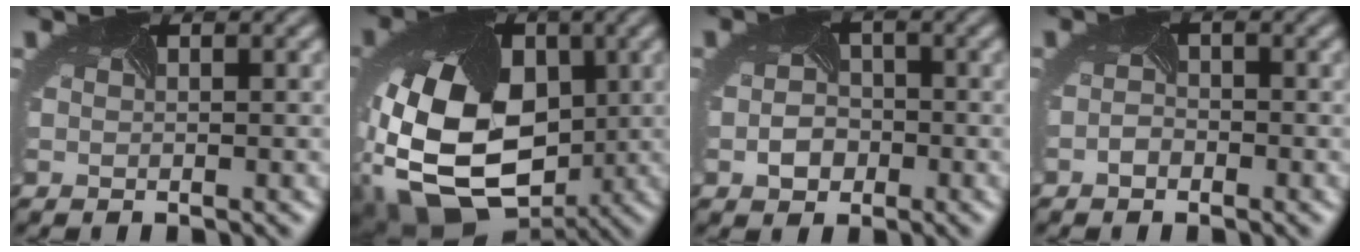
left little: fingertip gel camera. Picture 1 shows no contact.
{"total": 15.4, "force": [-2.6, 10.2, 11.3], "torque": [-0.225, -0.035, -0.030]}
{"total": 2.1, "force": [-0.9, 1.7, 0.9], "torque": [-0.018, -0.001, -0.020]}
{"total": 1.0, "force": [-0.9, 0.3, 0.2], "torque": [-0.012, -0.001, -0.018]}